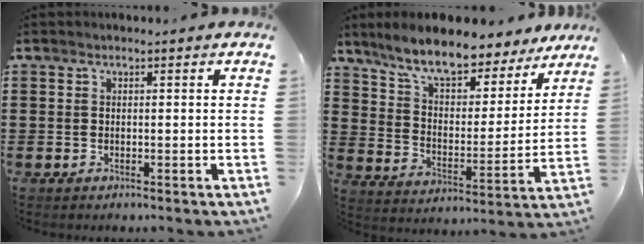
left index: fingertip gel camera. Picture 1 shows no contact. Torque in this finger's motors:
{"motor_torque": [1.44, -0.70, 0.55, 0.21]}